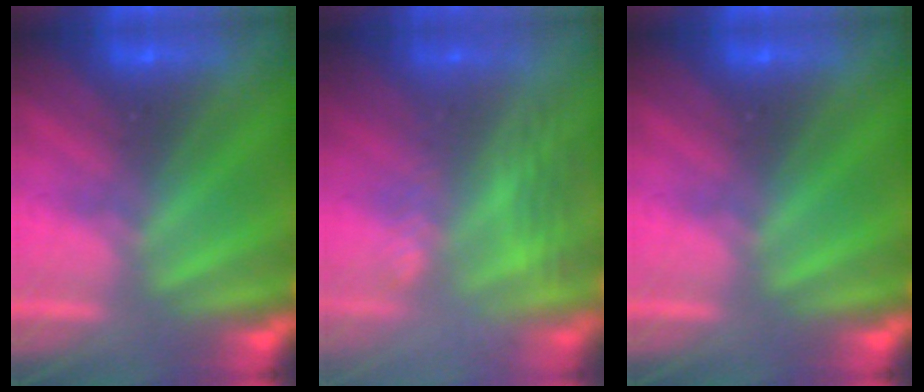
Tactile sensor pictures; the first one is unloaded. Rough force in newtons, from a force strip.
{"total": 3.0}
{"total": 0.0}